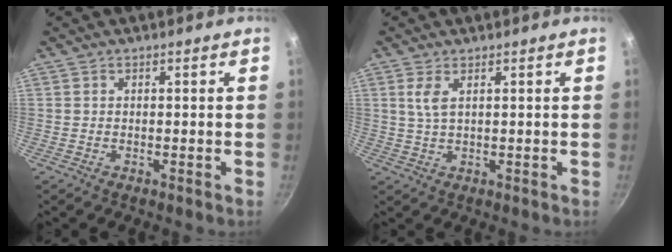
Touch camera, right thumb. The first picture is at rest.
{"total": 3.3, "force": [1.2, 1.3, 2.8], "torque": [-0.060, -0.006, 0.026]}